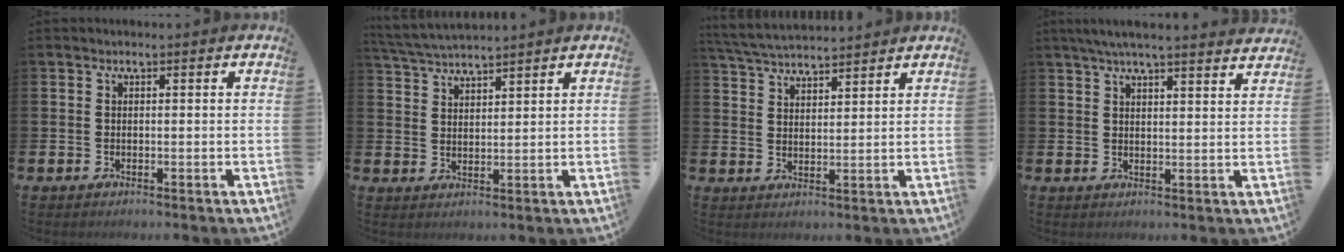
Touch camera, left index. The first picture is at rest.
{"total": 3.8, "force": [3.7, 0.1, 0.6], "torque": [-0.031, -0.016, 0.069]}
{"total": 4.7, "force": [4.7, 0.4, 0.6], "torque": [-0.031, -0.023, 0.085]}
{"total": 4.9, "force": [4.5, -0.1, 1.8], "torque": [-0.045, -0.014, 0.081]}